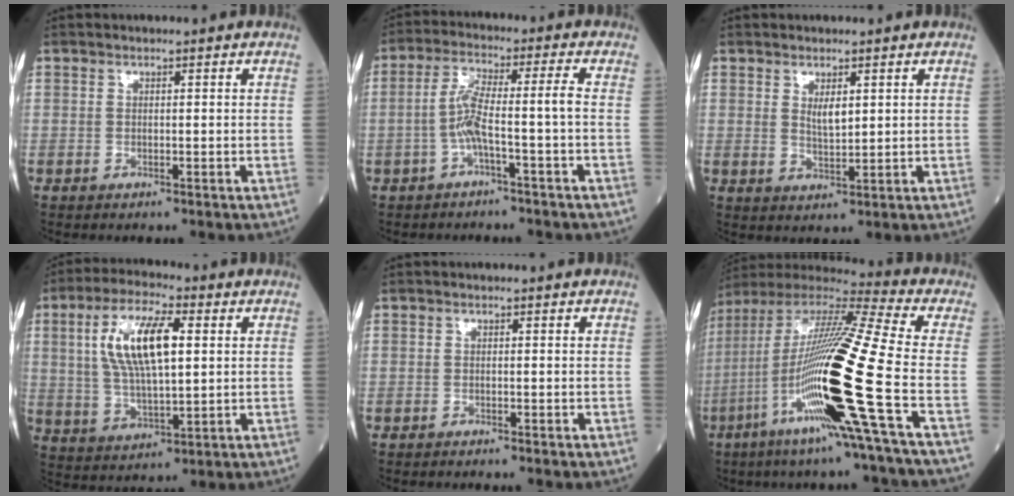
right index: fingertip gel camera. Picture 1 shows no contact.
{"total": 6.1, "force": [-2.0, -0.4, 5.7], "torque": [-0.118, 0.024, -0.036]}
{"total": 2.7, "force": [1.1, 0.8, 2.3], "torque": [-0.046, -0.006, 0.026]}
{"total": 12.1, "force": [2.9, 3.5, 11.2], "torque": [-0.231, 0.010, 0.056]}
{"total": 1.2, "force": [-1.0, -0.2, 0.5], "torque": [-0.006, 0.002, -0.011]}
{"total": 24.7, "force": [-7.3, -0.8, 23.6], "torque": [-0.457, -0.036, -0.153]}